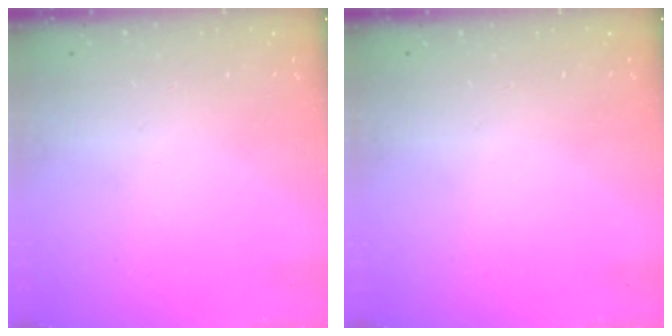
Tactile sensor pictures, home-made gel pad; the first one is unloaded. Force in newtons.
{"total": 0.0}